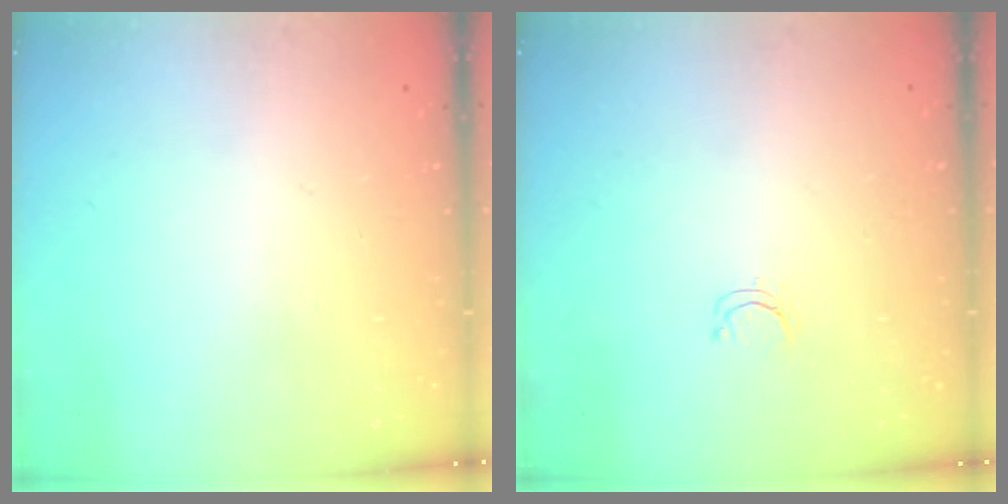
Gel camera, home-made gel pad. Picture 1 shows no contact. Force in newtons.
{"total": 2.4, "press": 2.4, "slide": 0.2}